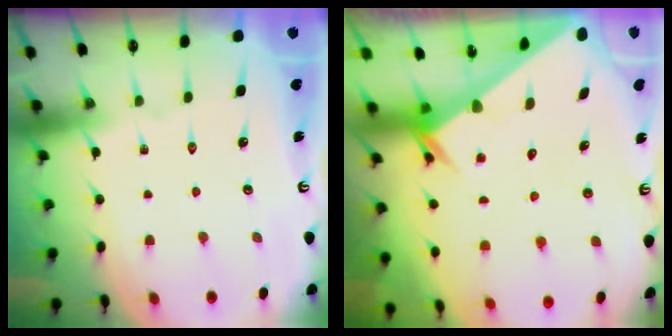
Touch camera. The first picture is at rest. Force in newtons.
{"total": 3.1, "press": 3.1, "slide": 0.2}